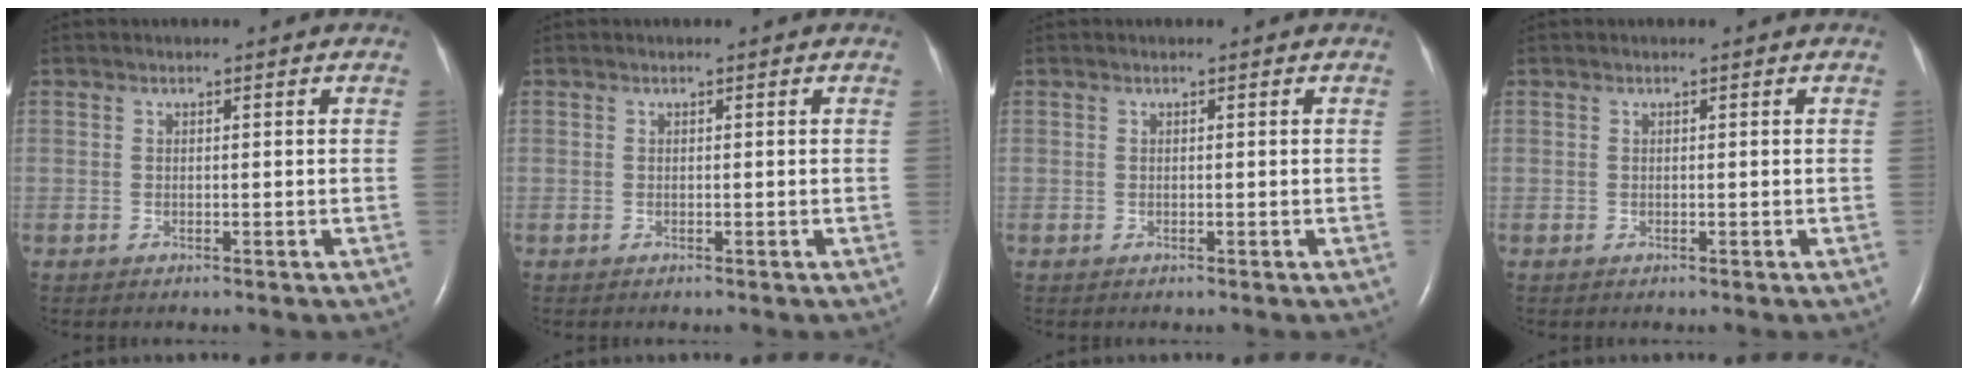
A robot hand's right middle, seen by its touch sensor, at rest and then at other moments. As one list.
[{"total": 0.0}, {"total": 0.0}, {"total": 0.0}]